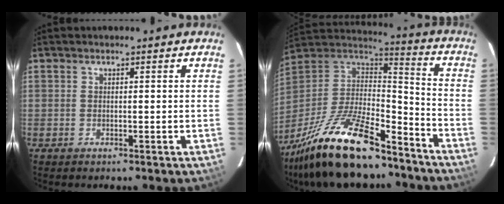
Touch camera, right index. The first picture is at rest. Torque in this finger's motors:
{"motor_torque": [1.38, -0.75, 0.70, 0.15]}